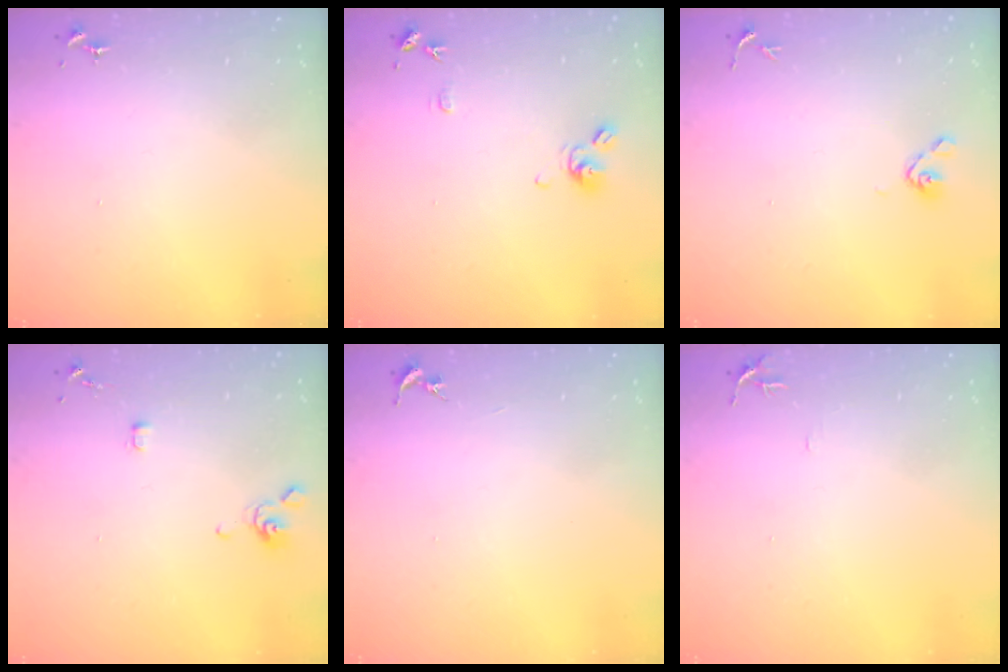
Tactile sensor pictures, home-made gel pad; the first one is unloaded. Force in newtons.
{"total": 9.4, "press": 9.4, "slide": 0.9}
{"total": 5.9, "press": 5.4, "slide": 2.4}
{"total": 3.6, "press": 3.5, "slide": 0.7}
{"total": 0.0}
{"total": 4.7, "press": 4.7, "slide": 0.5}